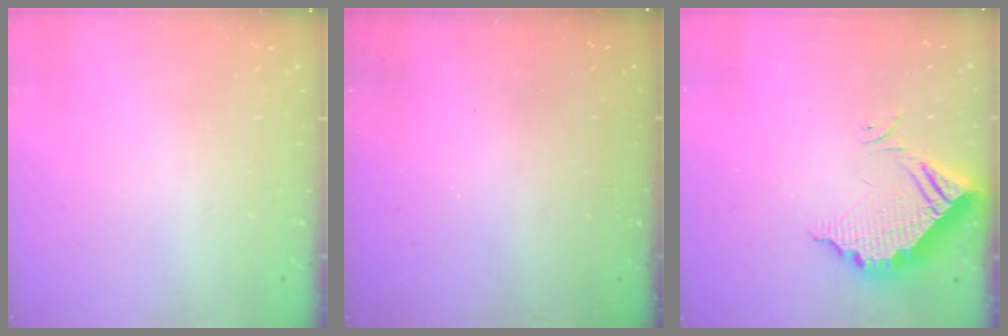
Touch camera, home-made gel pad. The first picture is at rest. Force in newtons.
{"total": 3.2, "press": 3.2, "slide": 0.1}
{"total": 11.0, "press": 11.0, "slide": 0.8}